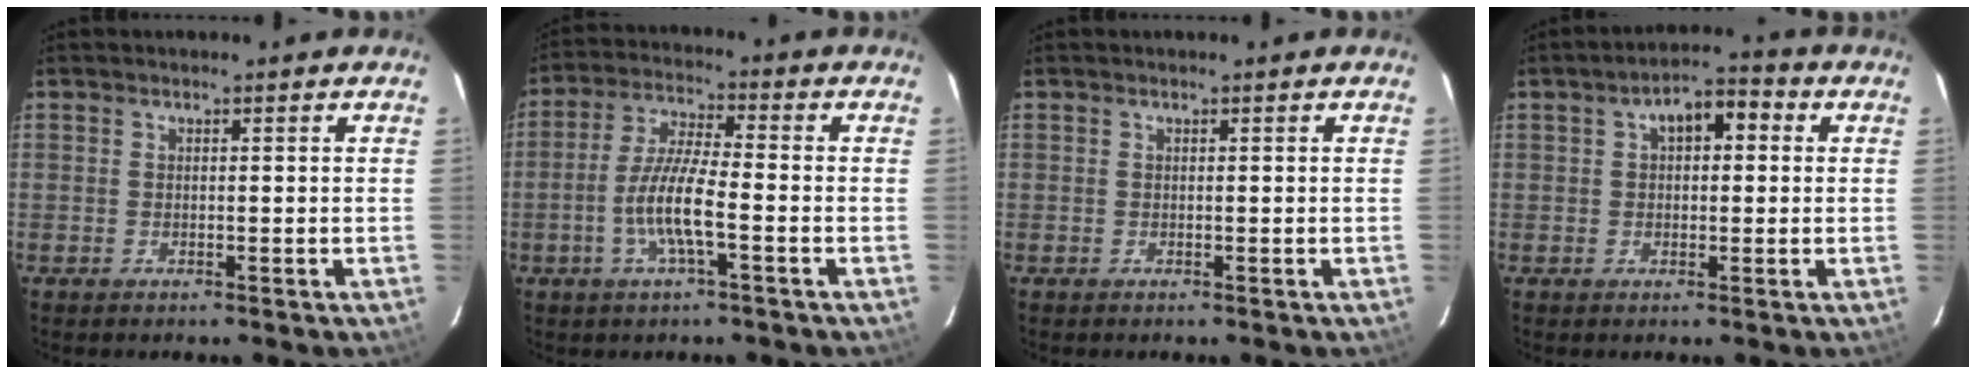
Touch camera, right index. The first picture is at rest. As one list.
[{"total": 8.8, "force": [-3.0, 1.2, 8.2], "torque": [-0.169, -0.001, -0.059]}, {"total": 0.0}, {"total": 6.4, "force": [1.6, 3.6, 5.0], "torque": [-0.082, 0.028, 0.027]}]